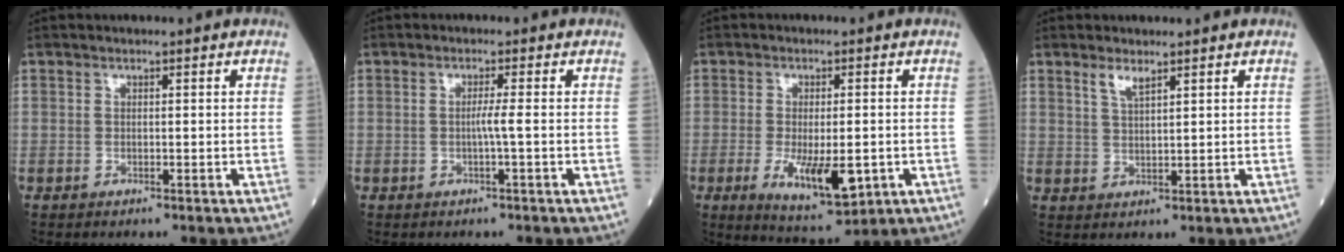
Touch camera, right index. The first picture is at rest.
{"total": 1.7, "force": [-0.3, -0.6, 1.6], "torque": [-0.030, -0.001, -0.008]}
{"total": 9.6, "force": [-2.6, 2.9, 8.7], "torque": [-0.141, -0.021, -0.033]}
{"total": 2.5, "force": [1.8, 0.3, 1.7], "torque": [-0.036, -0.003, 0.038]}